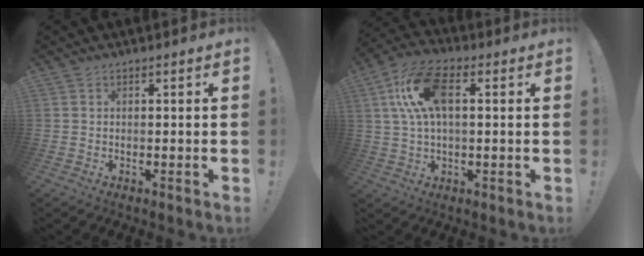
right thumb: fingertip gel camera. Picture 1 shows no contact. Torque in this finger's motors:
{"motor_torque": [1.03, 1.23, 0.72, -0.01, 0.11]}